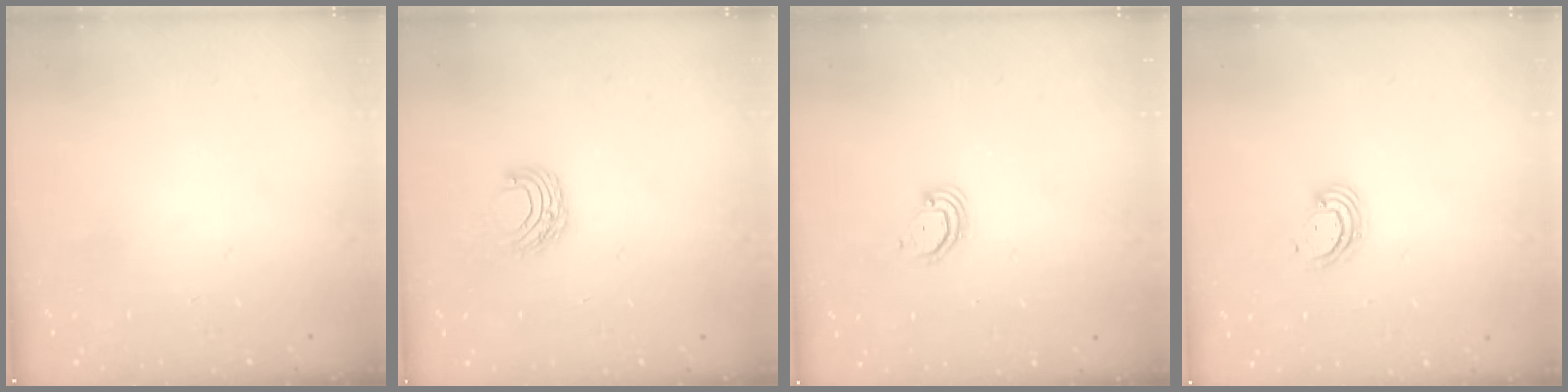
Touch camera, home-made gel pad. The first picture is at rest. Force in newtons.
{"total": 6.7, "press": 6.7, "slide": 0.5}
{"total": 2.9, "press": 2.9, "slide": 0.3}
{"total": 3.7, "press": 3.7, "slide": 0.3}